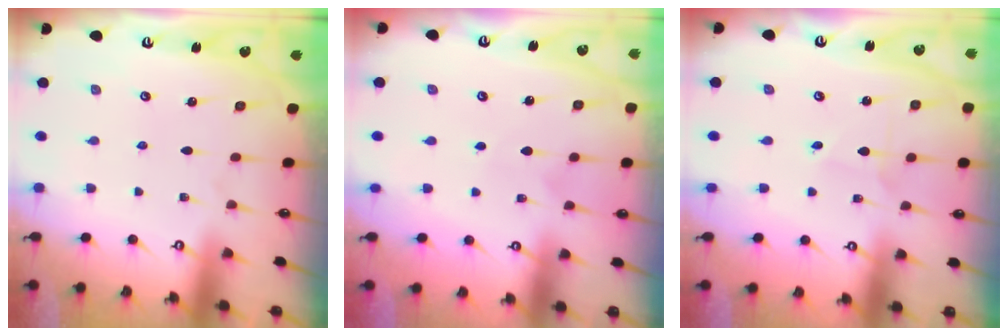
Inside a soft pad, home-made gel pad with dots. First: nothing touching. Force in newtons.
{"total": 3.8, "press": 3.8, "slide": 0.1}
{"total": 2.7, "press": 2.7, "slide": 0.3}